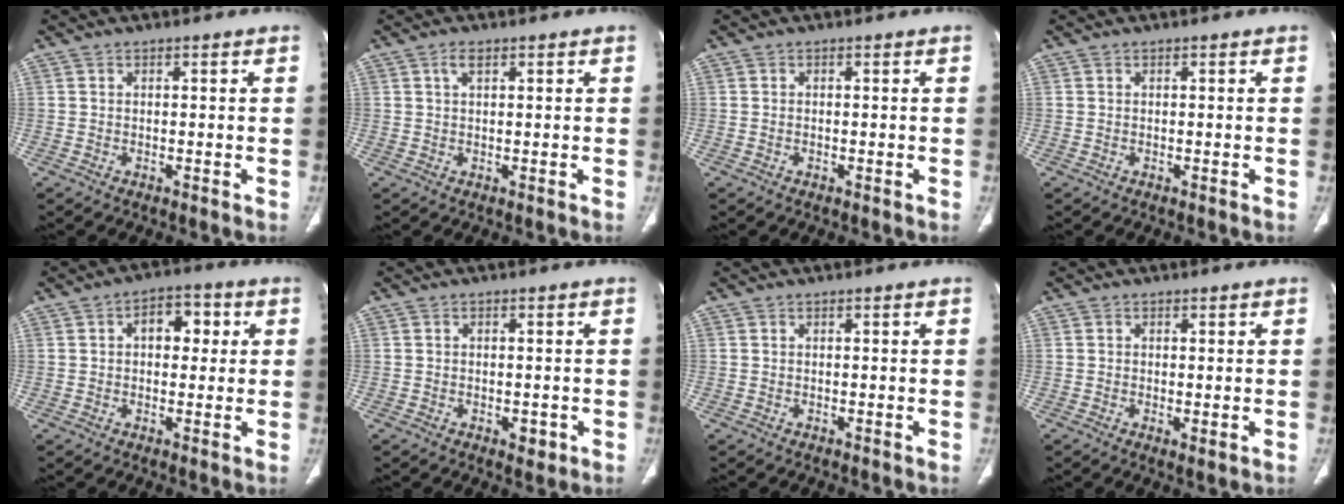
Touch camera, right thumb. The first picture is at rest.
{"total": 1.9, "force": [0.9, 0.8, 1.4], "torque": [-0.028, 0.004, 0.019]}
{"total": 0.0}
{"total": 0.0}
{"total": 7.1, "force": [1.5, 4.6, 5.2], "torque": [-0.042, 0.012, 0.017]}
{"total": 2.4, "force": [-0.8, 1.5, 1.7], "torque": [-0.012, 0.002, -0.007]}
{"total": 0.0}
{"total": 1.6, "force": [-0.3, 0.6, 1.5], "torque": [-0.030, -0.007, -0.003]}